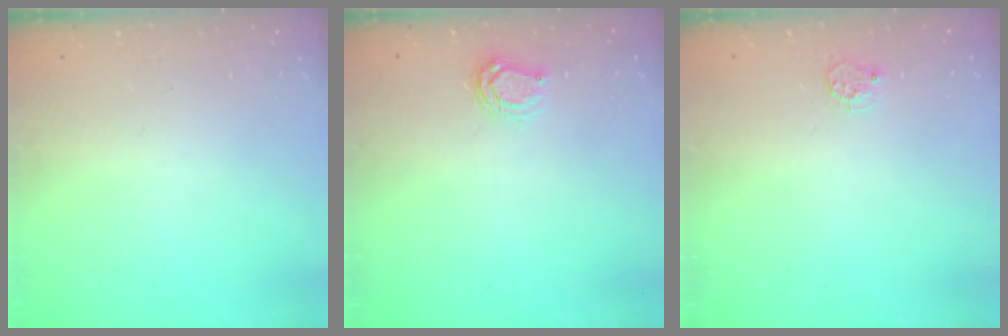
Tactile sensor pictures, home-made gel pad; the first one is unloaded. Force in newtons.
{"total": 6.0, "press": 5.9, "slide": 0.7}
{"total": 3.7, "press": 3.7, "slide": 0.4}